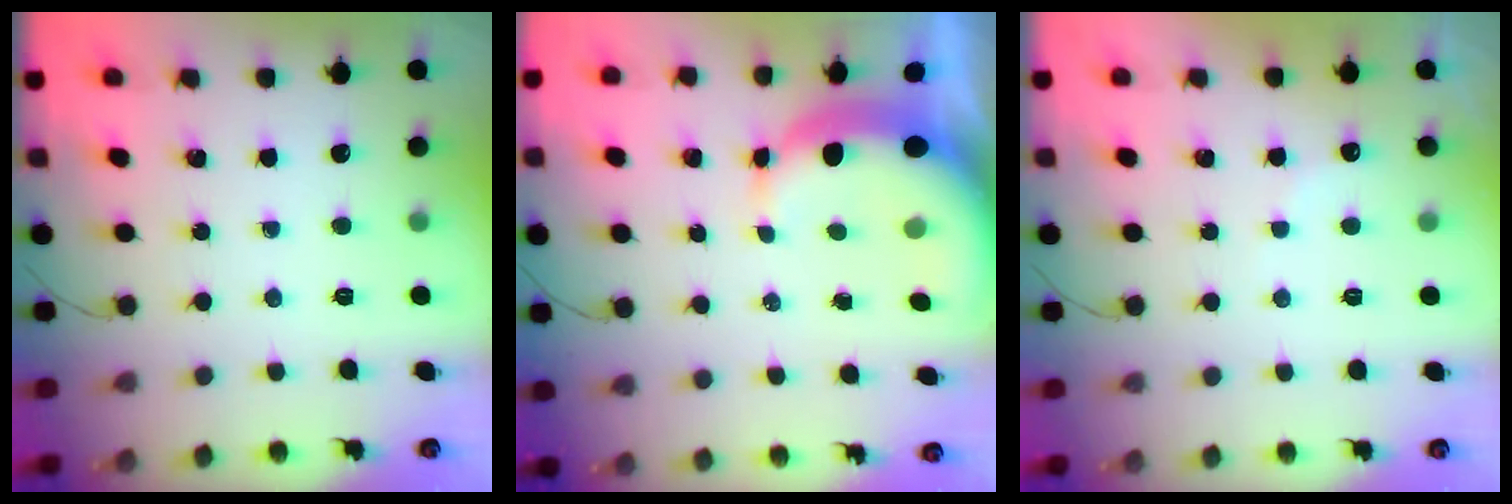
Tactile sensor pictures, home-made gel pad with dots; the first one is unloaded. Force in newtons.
{"total": 8.4, "press": 8.3, "slide": 1.5}
{"total": 5.9, "press": 5.9, "slide": 0.8}